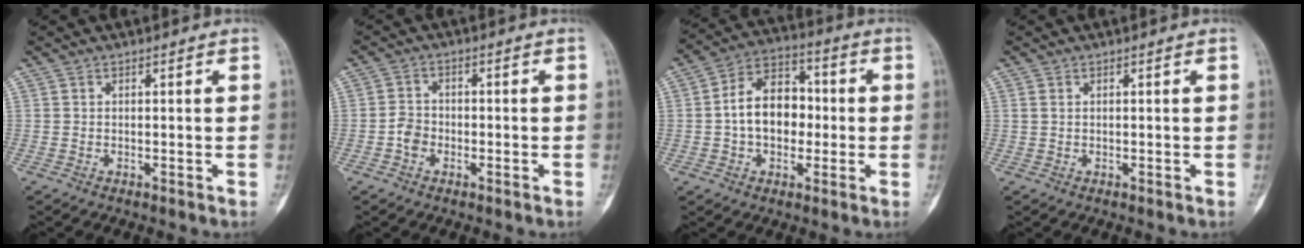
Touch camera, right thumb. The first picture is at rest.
{"total": 3.2, "force": [-1.3, 2.4, 1.7], "torque": [-0.020, 0.011, -0.031]}
{"total": 12.3, "force": [-0.5, 8.7, 8.7], "torque": [-0.111, 0.032, -0.017]}
{"total": 1.0, "force": [0.4, 0.6, 0.6], "torque": [-0.018, 0.004, 0.012]}